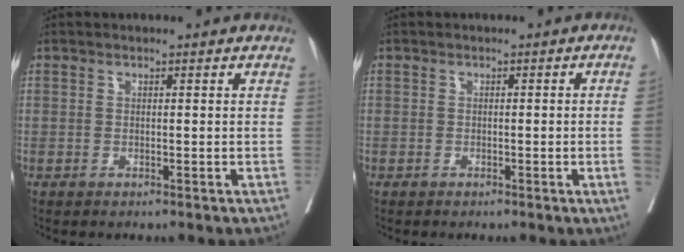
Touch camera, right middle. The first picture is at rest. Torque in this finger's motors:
{"motor_torque": [0.41, -0.31, -0.40, -0.21]}